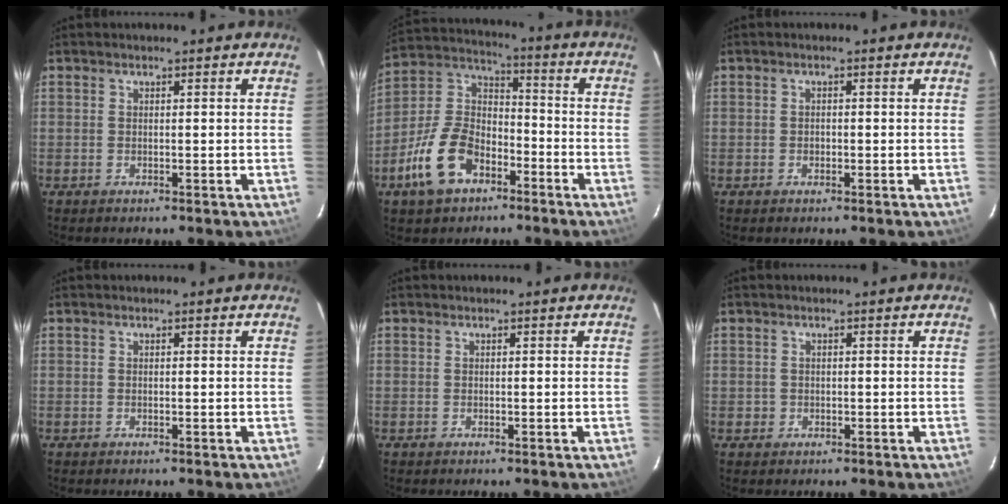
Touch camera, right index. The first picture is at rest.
{"total": 14.6, "force": [-7.7, 9.0, 8.5], "torque": [-0.186, 0.025, -0.132]}
{"total": 0.9, "force": [-0.4, 0.7, 0.3], "torque": [-0.005, 0.000, -0.004]}
{"total": 0.0}
{"total": 0.0}
{"total": 1.5, "force": [-0.3, 1.5, 0.1], "torque": [0.000, 0.006, 0.001]}